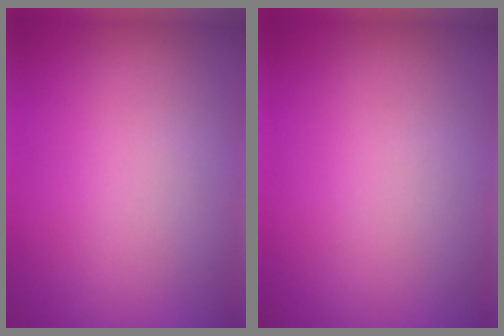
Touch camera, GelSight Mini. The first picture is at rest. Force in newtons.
{"total": 0.0}